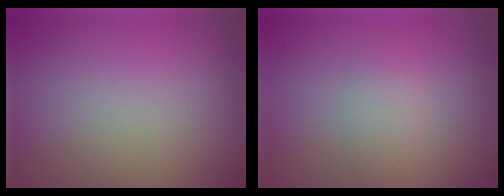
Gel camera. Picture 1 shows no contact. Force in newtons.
{"total": 2.4, "press": 2.4, "slide": 0.1}